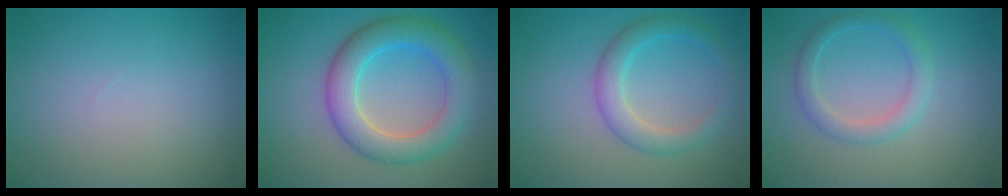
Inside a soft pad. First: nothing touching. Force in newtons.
{"total": 6.1, "press": 6.1, "slide": 0.2}
{"total": 3.4, "press": 3.4, "slide": 0.1}
{"total": 2.5, "press": 2.5, "slide": 0.1}